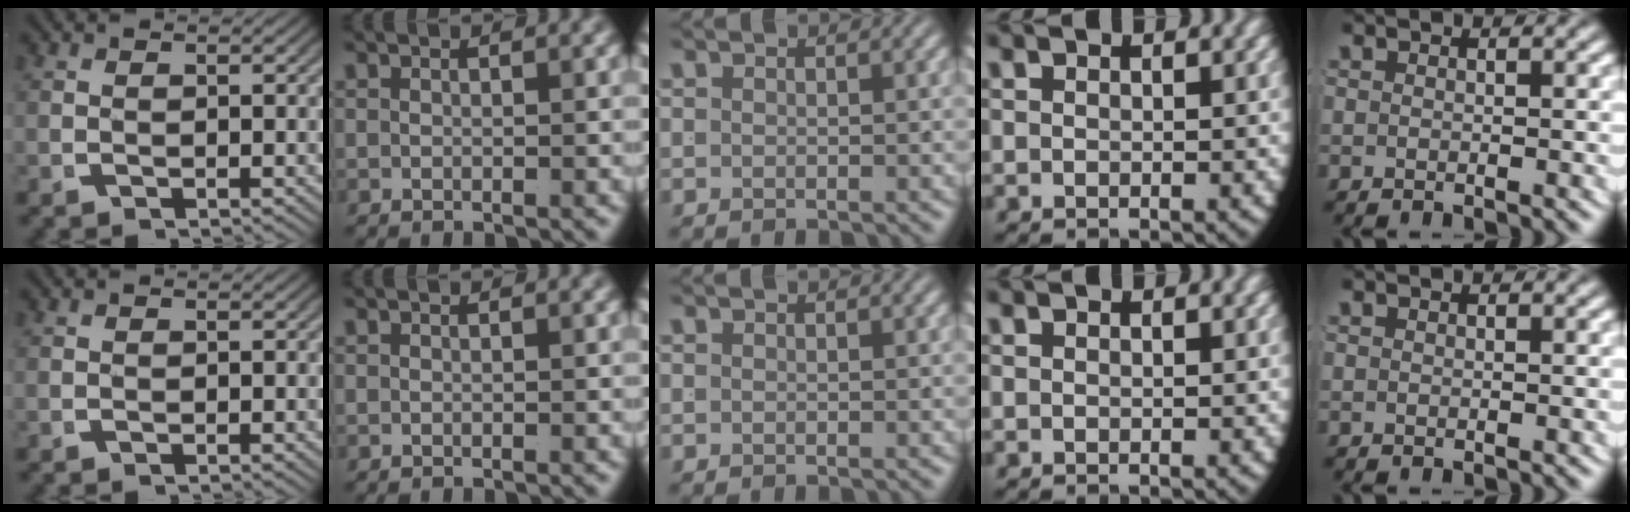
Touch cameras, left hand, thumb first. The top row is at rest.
{}